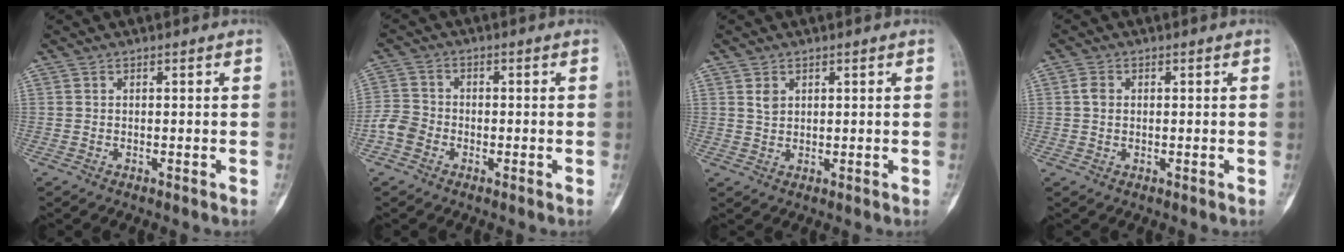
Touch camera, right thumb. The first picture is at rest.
{"total": 5.2, "force": [-2.4, 4.0, 2.2], "torque": [-0.035, 0.015, -0.058]}
{"total": 2.0, "force": [0.9, 1.5, 1.0], "torque": [-0.010, -0.005, 0.017]}
{"total": 2.2, "force": [0.4, 1.6, 1.4], "torque": [-0.026, 0.002, 0.007]}